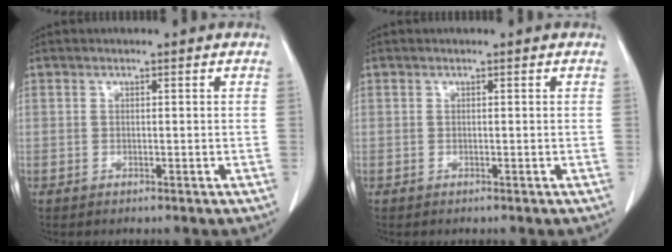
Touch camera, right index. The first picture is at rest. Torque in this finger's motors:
{"motor_torque": [0.00, 0.00, 0.01, 0.00]}